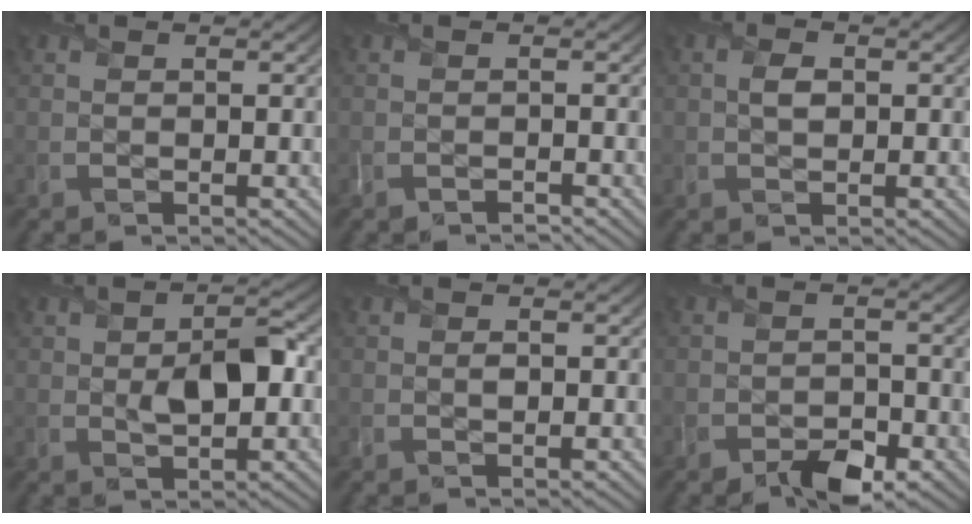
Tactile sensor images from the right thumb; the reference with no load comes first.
{"total": 1.1, "force": [-1.0, 0.3, 0.1], "torque": [-0.005, -0.003, -0.024]}
{"total": 1.7, "force": [0.2, 1.2, 1.3], "torque": [-0.030, 0.001, 0.000]}
{"total": 5.2, "force": [0.1, 2.8, 4.4], "torque": [-0.072, -0.002, 0.004]}
{"total": 0.5, "force": [0.1, 0.4, 0.4], "torque": [-0.007, -0.001, 0.000]}
{"total": 4.2, "force": [-2.7, 2.2, 2.4], "torque": [-0.037, -0.004, -0.049]}